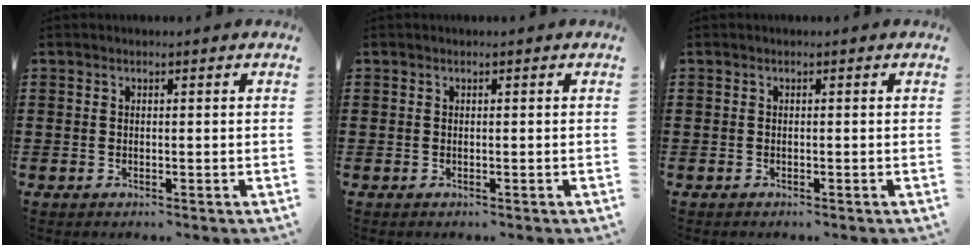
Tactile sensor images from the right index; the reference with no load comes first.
{"total": 0.0}
{"total": 0.0}